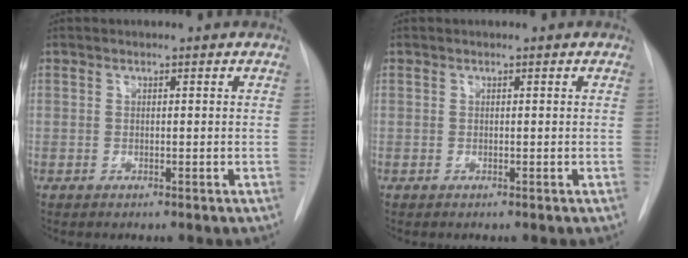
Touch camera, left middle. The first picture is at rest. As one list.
[{"total": 0.0}]